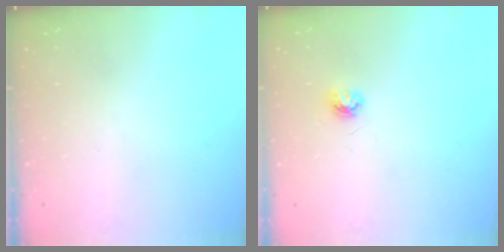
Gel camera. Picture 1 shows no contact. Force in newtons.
{"total": 3.9, "press": 3.9, "slide": 0.4}